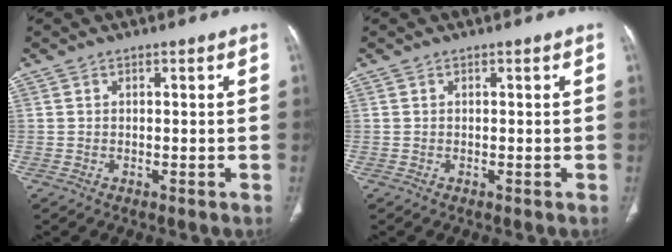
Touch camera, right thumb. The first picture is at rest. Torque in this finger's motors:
{"motor_torque": [-0.04, -0.13, 0.29, -0.13, -0.02]}